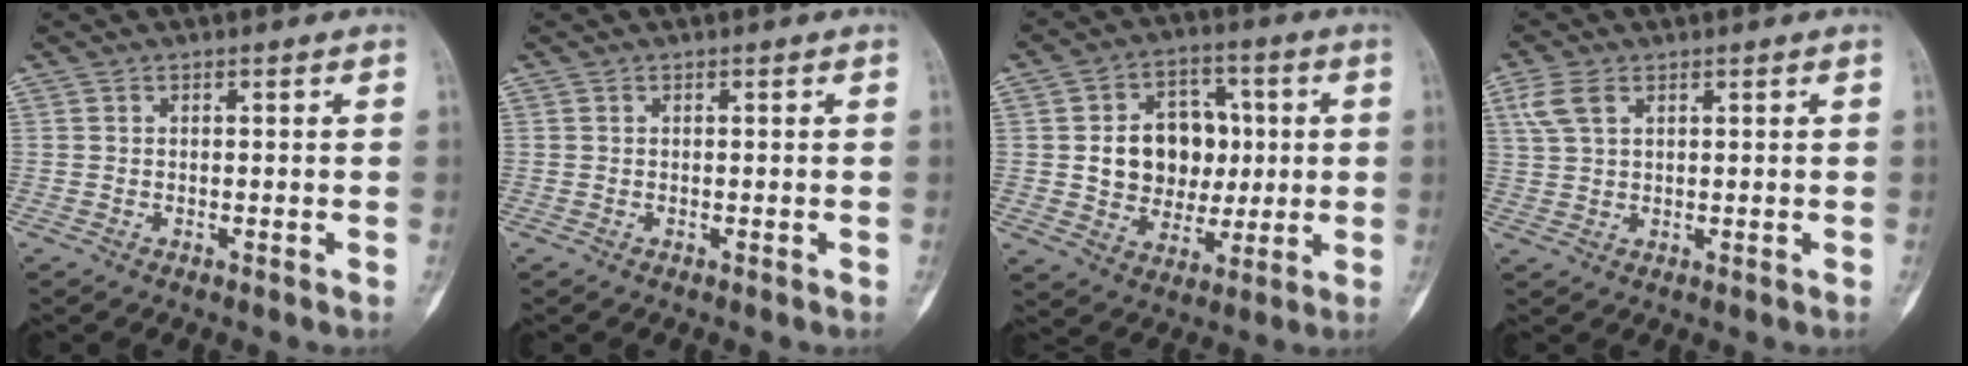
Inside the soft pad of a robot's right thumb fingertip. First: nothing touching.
{"total": 0.0}
{"total": 13.8, "force": [1.2, 11.0, 8.2], "torque": [-0.073, 0.011, 0.029]}
{"total": 4.4, "force": [2.0, 2.4, 3.0], "torque": [-0.070, 0.006, 0.048]}